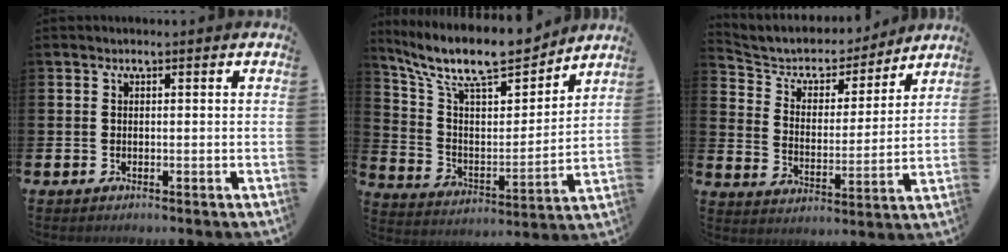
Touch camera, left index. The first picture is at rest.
{"total": 11.7, "force": [10.2, 3.1, 4.9], "torque": [-0.120, -0.071, 0.175]}
{"total": 5.7, "force": [5.1, 2.4, 0.8], "torque": [-0.049, -0.040, 0.082]}